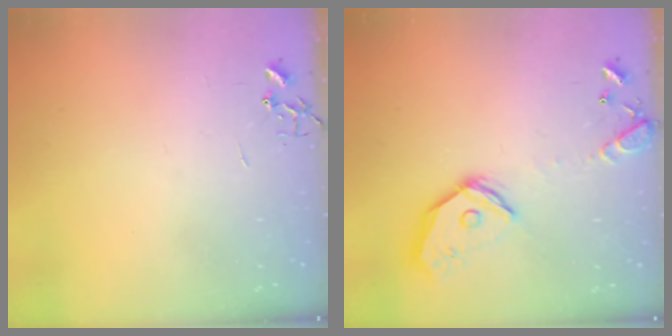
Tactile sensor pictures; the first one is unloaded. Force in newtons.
{"total": 16.4, "press": 16.2, "slide": 2.5}